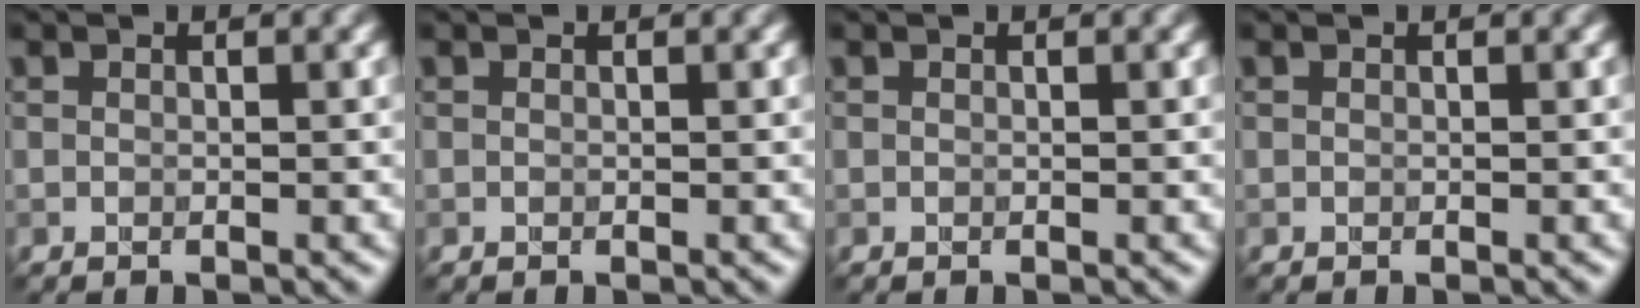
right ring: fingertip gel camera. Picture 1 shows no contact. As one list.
[{"total": 0.0}, {"total": 0.0}, {"total": 0.0}]